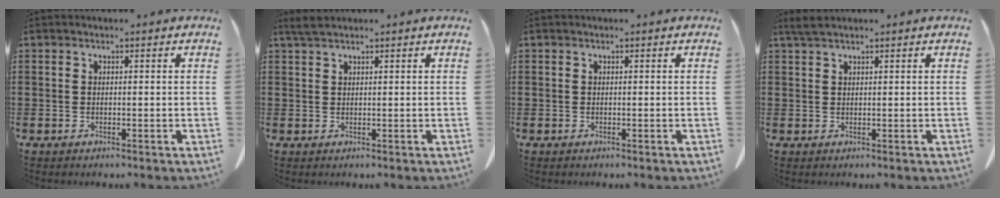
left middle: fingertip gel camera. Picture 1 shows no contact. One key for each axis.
{"total": 1.5, "fx": 1.2, "fy": 0.2, "fz": 0.9, "tx": -0.021, "ty": 0.000, "tz": 0.023}
{"total": 0.0}
{"total": 1.6, "fx": 1.2, "fy": 0.3, "fz": 1.0, "tx": -0.022, "ty": 0.000, "tz": 0.023}